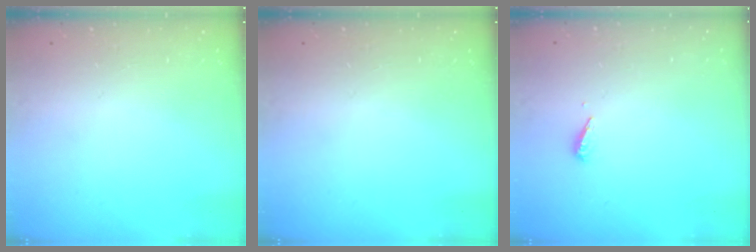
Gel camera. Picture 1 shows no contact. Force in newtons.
{"total": 0.0}
{"total": 2.8, "press": 2.8, "slide": 0.2}